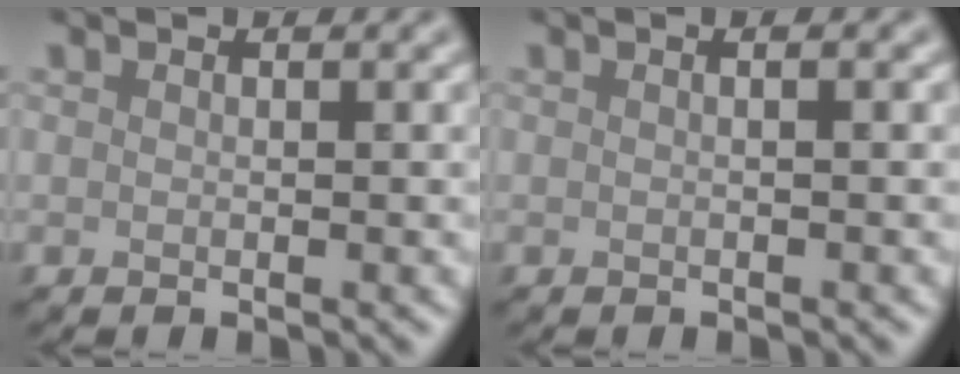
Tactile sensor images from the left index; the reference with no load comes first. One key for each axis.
{"total": 1.3, "fx": 0.3, "fy": 0.5, "fz": 1.1, "tx": -0.010, "ty": 0.002, "tz": -0.012}